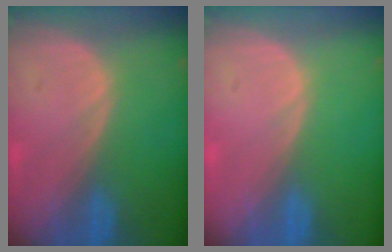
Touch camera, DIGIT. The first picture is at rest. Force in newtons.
{"total": 0.0}